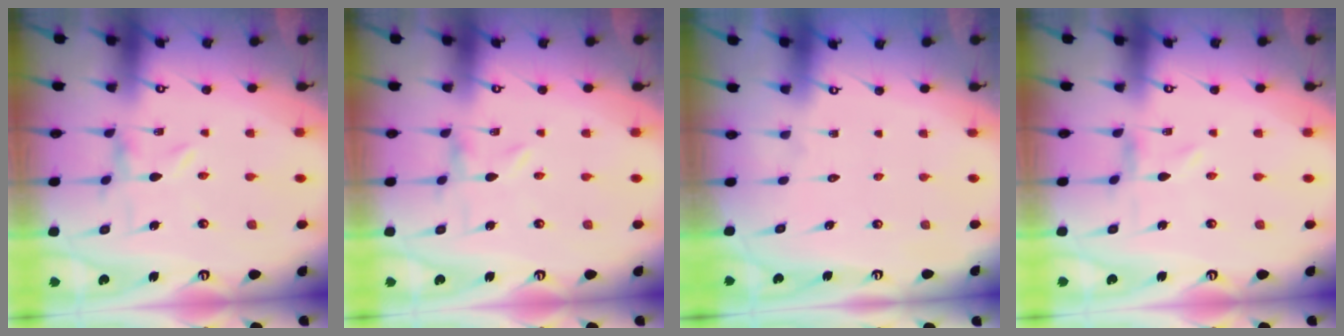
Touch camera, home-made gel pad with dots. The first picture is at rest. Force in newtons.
{"total": 0.0}
{"total": 1.6, "press": 1.6, "slide": 0.2}
{"total": 0.0}